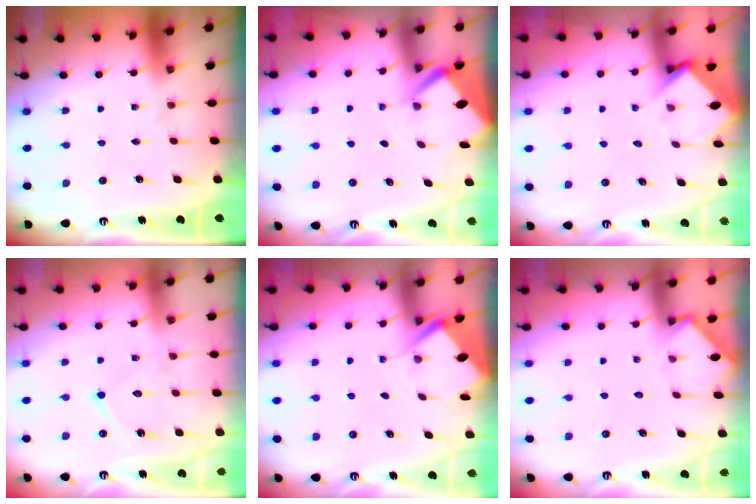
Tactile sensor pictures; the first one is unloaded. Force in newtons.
{"total": 2.7, "press": 2.7, "slide": 0.3}
{"total": 3.6, "press": 3.6, "slide": 0.2}
{"total": 10.5, "press": 10.5, "slide": 0.8}
{"total": 2.9, "press": 2.8, "slide": 0.3}
{"total": 2.6, "press": 2.6, "slide": 0.4}